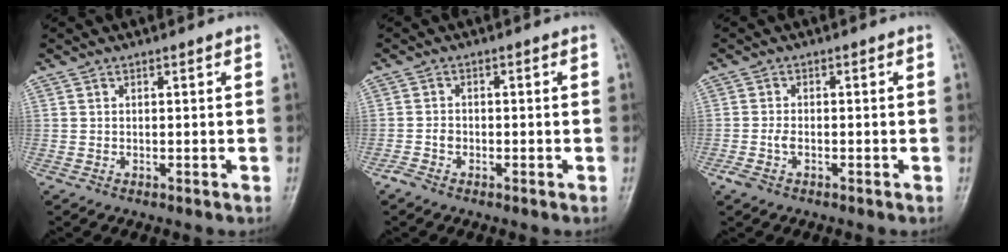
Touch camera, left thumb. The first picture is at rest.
{"total": 2.1, "force": [-1.4, 1.2, 0.9], "torque": [-0.025, 0.007, -0.029]}
{"total": 2.5, "force": [-1.2, 1.3, 1.8], "torque": [-0.051, 0.007, -0.025]}